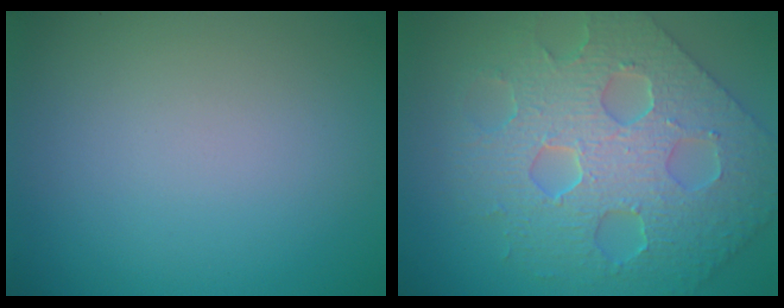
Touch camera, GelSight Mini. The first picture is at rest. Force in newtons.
{"total": 7.2, "press": 6.3, "slide": 3.5}